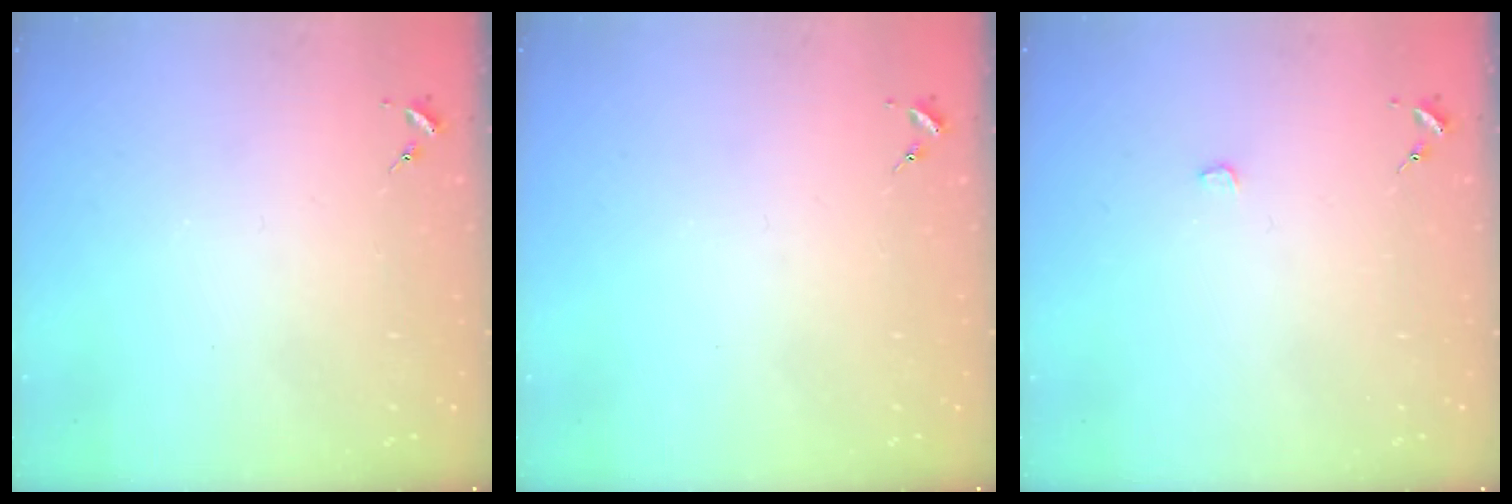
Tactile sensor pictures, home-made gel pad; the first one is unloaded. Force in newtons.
{"total": 0.0}
{"total": 0.8, "press": 0.8, "slide": 0.1}